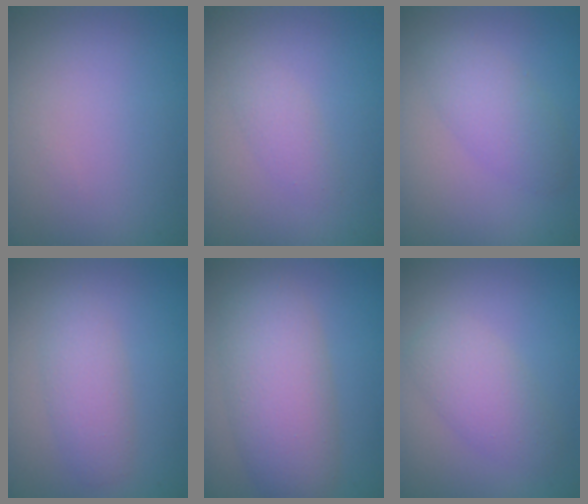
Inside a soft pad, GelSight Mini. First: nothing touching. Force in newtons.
{"total": 1.5, "press": 1.5, "slide": 0.1}
{"total": 2.9, "press": 2.9, "slide": 0.1}
{"total": 2.7, "press": 2.7, "slide": 0.2}
{"total": 6.2, "press": 6.2, "slide": 0.4}
{"total": 3.3, "press": 3.3, "slide": 0.1}